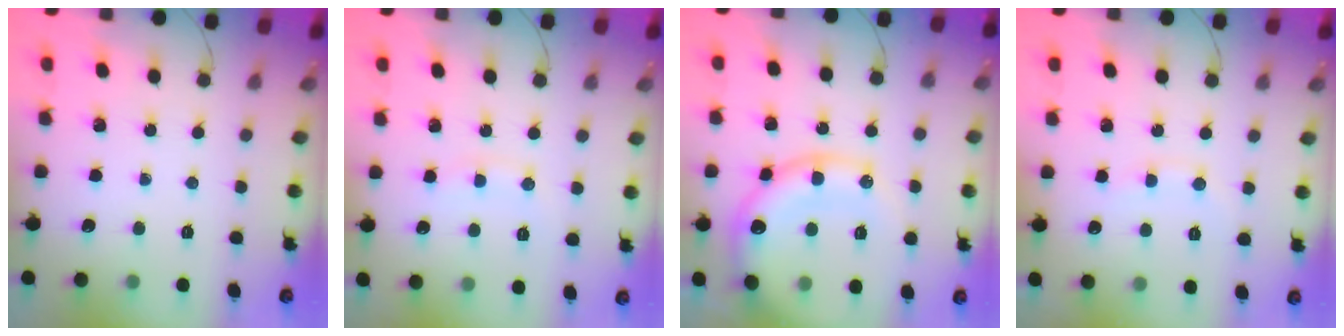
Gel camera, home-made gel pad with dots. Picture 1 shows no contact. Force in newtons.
{"total": 6.9, "press": 6.8, "slide": 1.2}
{"total": 20.2, "press": 19.9, "slide": 3.5}
{"total": 7.5, "press": 7.4, "slide": 1.5}